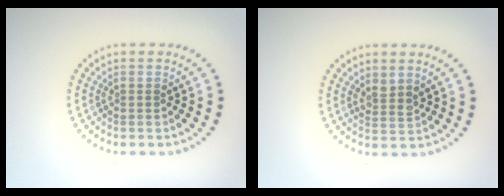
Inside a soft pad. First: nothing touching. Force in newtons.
{"total": 1.4, "press": 1.1, "slide": 0.8}